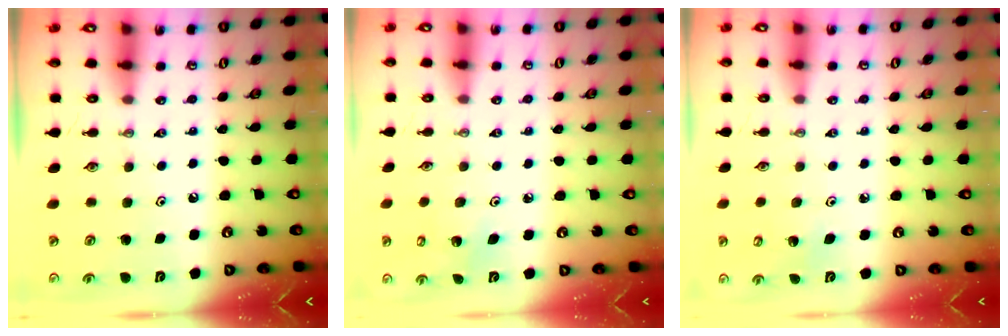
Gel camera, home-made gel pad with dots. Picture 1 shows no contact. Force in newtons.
{"total": 3.8, "press": 3.8, "slide": 0.3}
{"total": 4.2, "press": 3.9, "slide": 1.6}